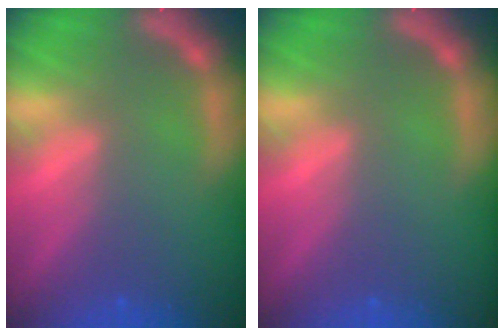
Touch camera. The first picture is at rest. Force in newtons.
{"total": 0.0}